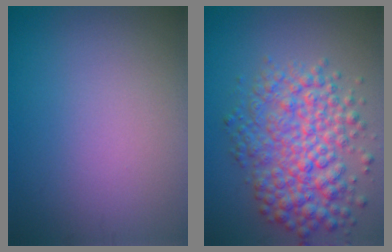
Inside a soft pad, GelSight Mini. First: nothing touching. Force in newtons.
{"total": 6.9, "press": 6.9, "slide": 0.1}